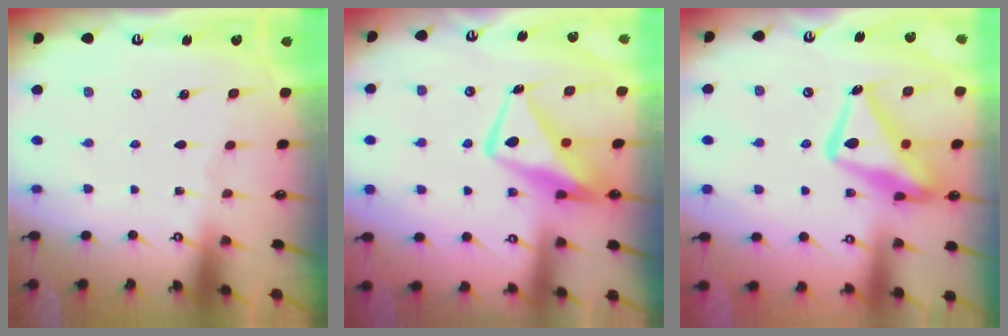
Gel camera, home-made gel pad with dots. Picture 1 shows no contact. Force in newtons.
{"total": 12.8, "press": 12.7, "slide": 1.3}
{"total": 18.0, "press": 17.9, "slide": 1.7}